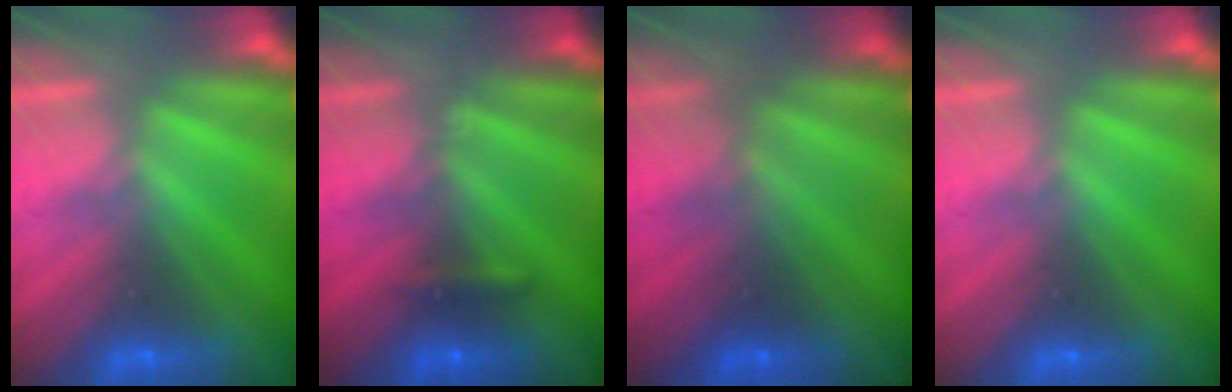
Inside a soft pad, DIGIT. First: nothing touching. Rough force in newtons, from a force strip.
{"total": 3.5}
{"total": 1.8}
{"total": 0.0}